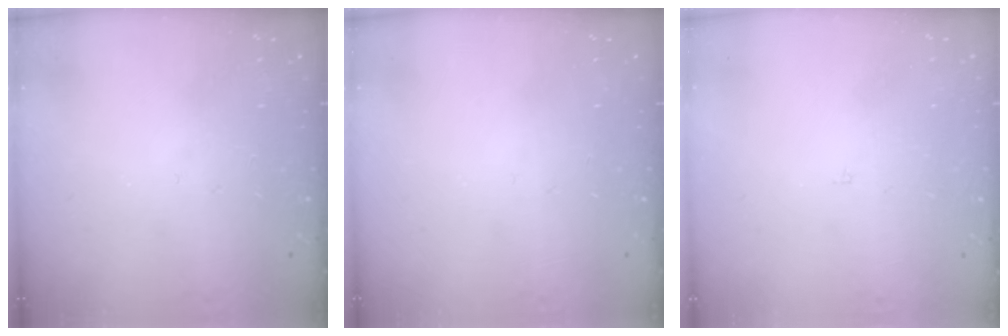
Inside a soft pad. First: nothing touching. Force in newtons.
{"total": 0.0}
{"total": 2.2, "press": 2.2, "slide": 0.2}